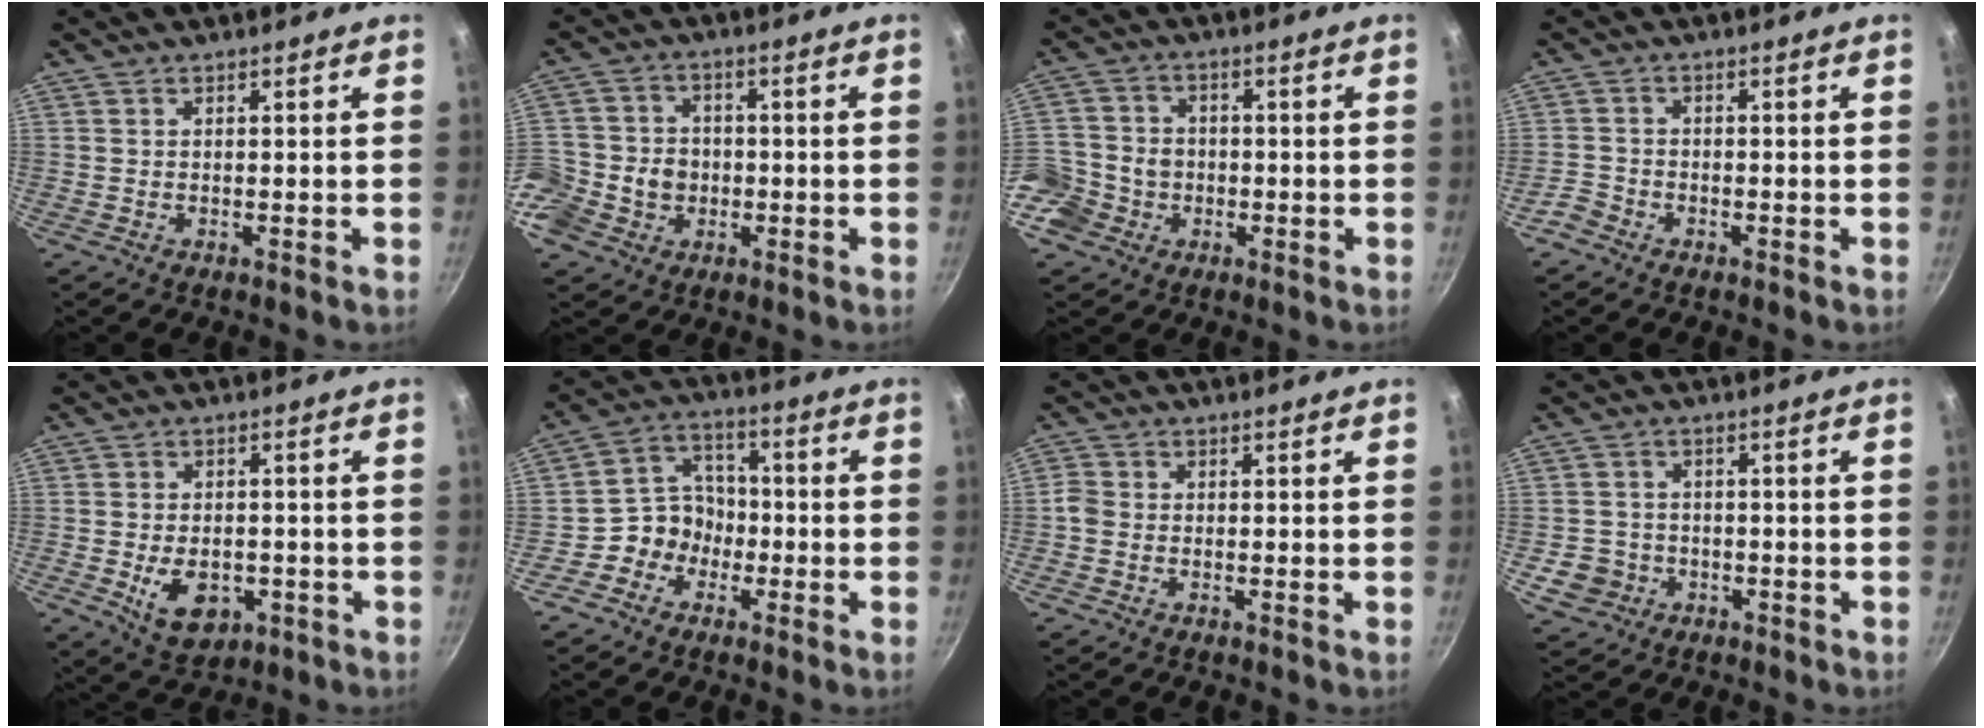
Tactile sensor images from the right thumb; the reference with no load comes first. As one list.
[{"total": 13.0, "force": [-3.3, 11.4, 5.3], "torque": [-0.105, 0.031, -0.065]}, {"total": 11.3, "force": [-3.7, 9.9, 4.2], "torque": [-0.072, 0.035, -0.077]}, {"total": 3.0, "force": [-2.2, 2.0, 0.8], "torque": [-0.015, 0.024, -0.044]}, {"total": 8.9, "force": [-2.5, 6.0, 6.2], "torque": [-0.080, 0.002, -0.027]}, {"total": 7.9, "force": [-2.9, 6.9, 2.5], "torque": [0.003, 0.045, -0.064]}, {"total": 2.3, "force": [-0.8, 1.9, 1.1], "torque": [-0.021, 0.008, -0.022]}, {"total": 5.5, "force": [-1.7, 5.1, 1.4], "torque": [-0.009, 0.021, -0.021]}]